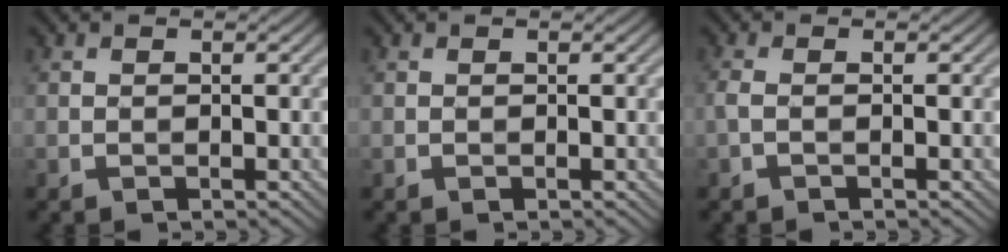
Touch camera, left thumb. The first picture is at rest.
{"total": 0.0}
{"total": 1.3, "force": [-0.5, 0.3, 1.2], "torque": [-0.031, 0.002, -0.016]}